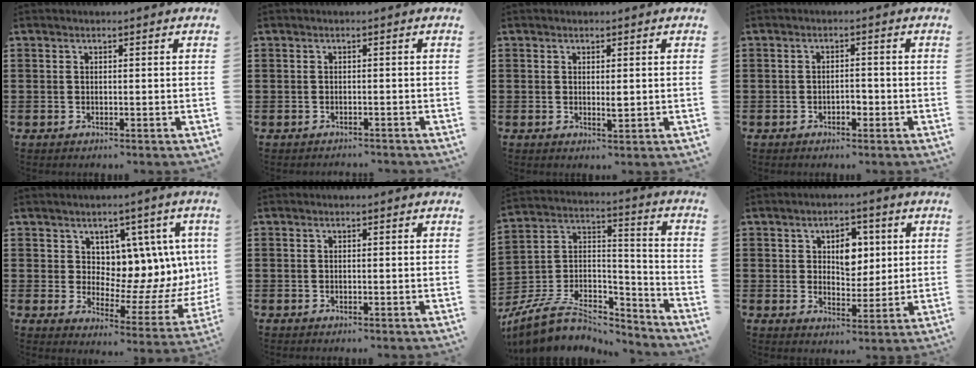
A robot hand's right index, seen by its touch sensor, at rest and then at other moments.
{"total": 1.0, "force": [-0.9, 0.3, -0.1], "torque": [-0.002, 0.004, -0.022]}
{"total": 1.5, "force": [0.1, 0.4, 1.4], "torque": [-0.027, 0.000, 0.002]}
{"total": 1.9, "force": [-0.9, 0.8, 1.4], "torque": [-0.029, 0.002, -0.018]}
{"total": 6.4, "force": [3.6, 4.6, 2.7], "torque": [-0.062, -0.056, 0.060]}
{"total": 0.0}
{"total": 8.7, "force": [-6.4, 4.1, 4.1], "torque": [-0.100, 0.007, -0.125]}
{"total": 5.4, "force": [1.8, 3.8, 3.4], "torque": [-0.057, 0.006, 0.023]}